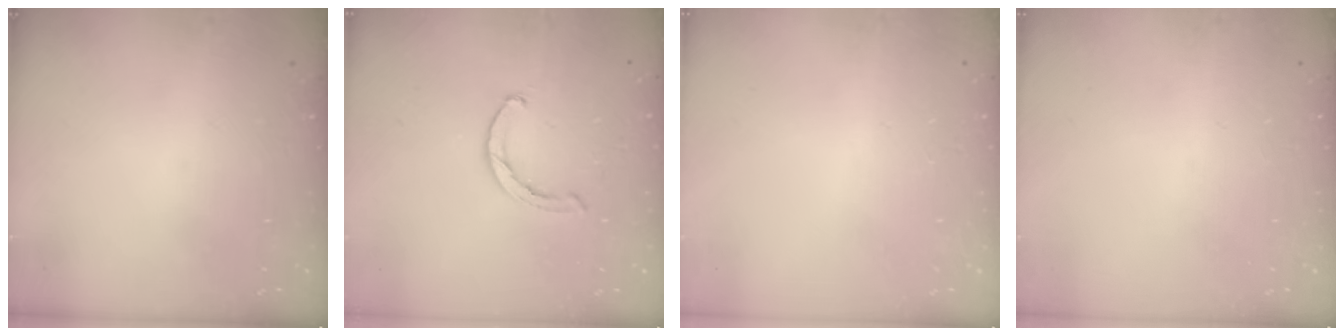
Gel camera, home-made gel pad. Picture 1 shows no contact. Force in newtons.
{"total": 2.3, "press": 2.2, "slide": 0.5}
{"total": 2.5, "press": 2.5, "slide": 0.2}
{"total": 0.0}